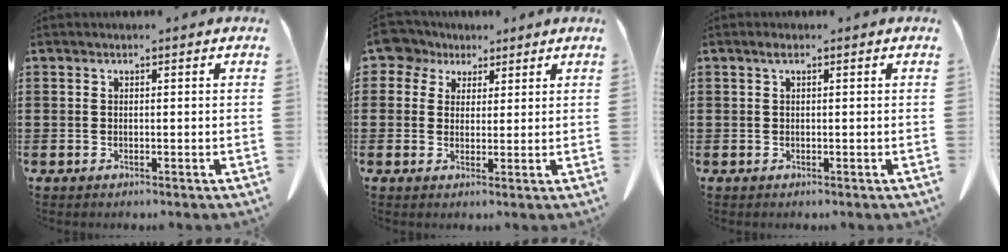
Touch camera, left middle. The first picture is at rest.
{"total": 5.1, "force": [3.2, 3.7, 1.4], "torque": [-0.044, 0.005, 0.057]}
{"total": 0.7, "force": [0.2, 0.1, 0.7], "torque": [-0.015, 0.002, 0.004]}